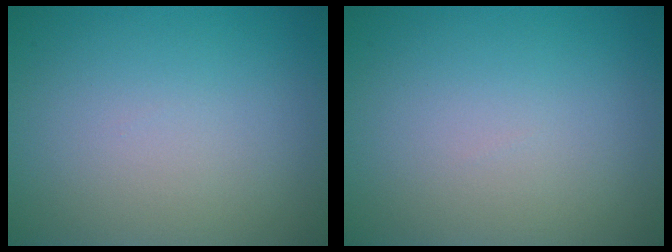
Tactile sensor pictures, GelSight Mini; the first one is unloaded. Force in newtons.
{"total": 0.0}